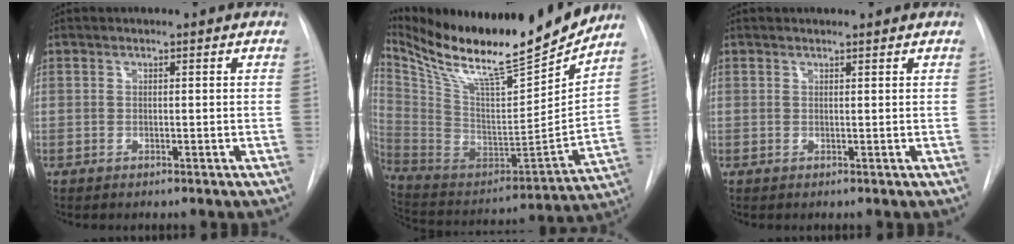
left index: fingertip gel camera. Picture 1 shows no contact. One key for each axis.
{"total": 24.6, "fx": 21.3, "fy": 2.8, "fz": 12.0, "tx": -0.227, "ty": -0.057, "tz": 0.351}
{"total": 1.4, "fx": 1.4, "fy": 0.1, "fz": 0.1, "tx": -0.008, "ty": 0.005, "tz": 0.017}